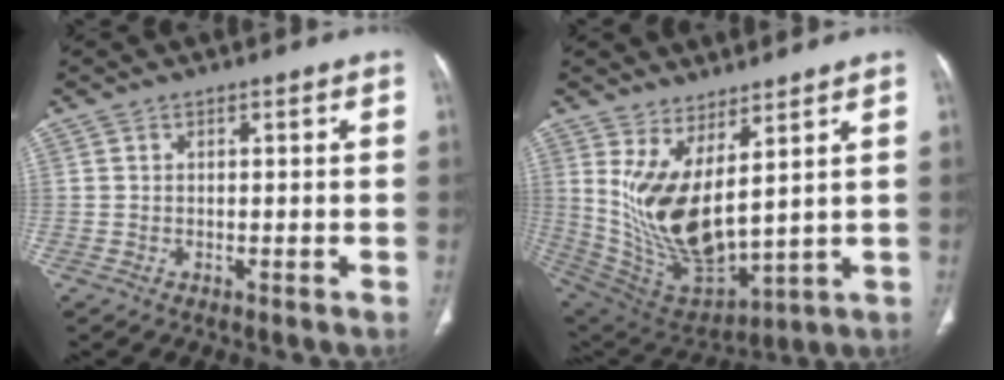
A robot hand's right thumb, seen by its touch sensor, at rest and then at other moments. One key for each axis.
{"total": 15.4, "fx": 5.2, "fy": 6.2, "fz": 13.2, "tx": -0.251, "ty": -0.052, "tz": 0.133}